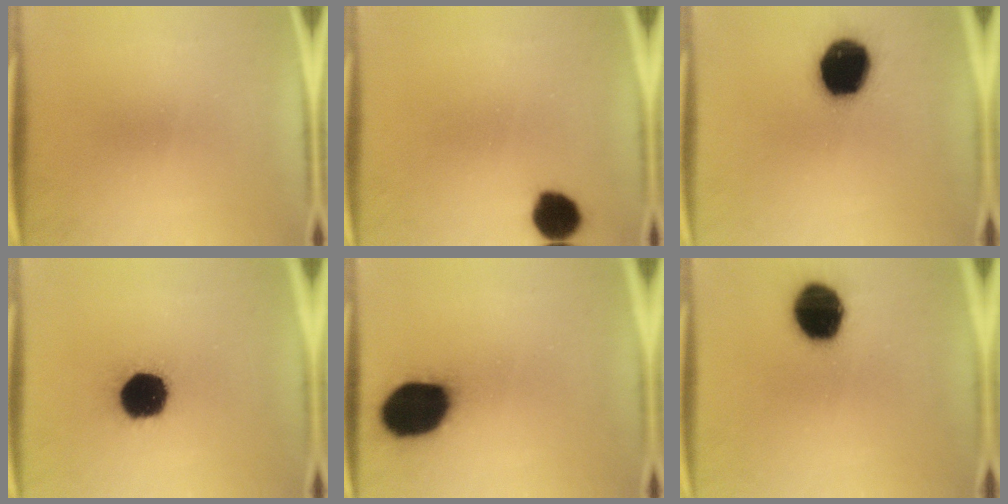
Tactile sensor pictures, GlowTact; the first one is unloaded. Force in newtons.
{"total": 7.3}
{"total": 19.2}
{"total": 17.1}
{"total": 19.7}
{"total": 15.8}